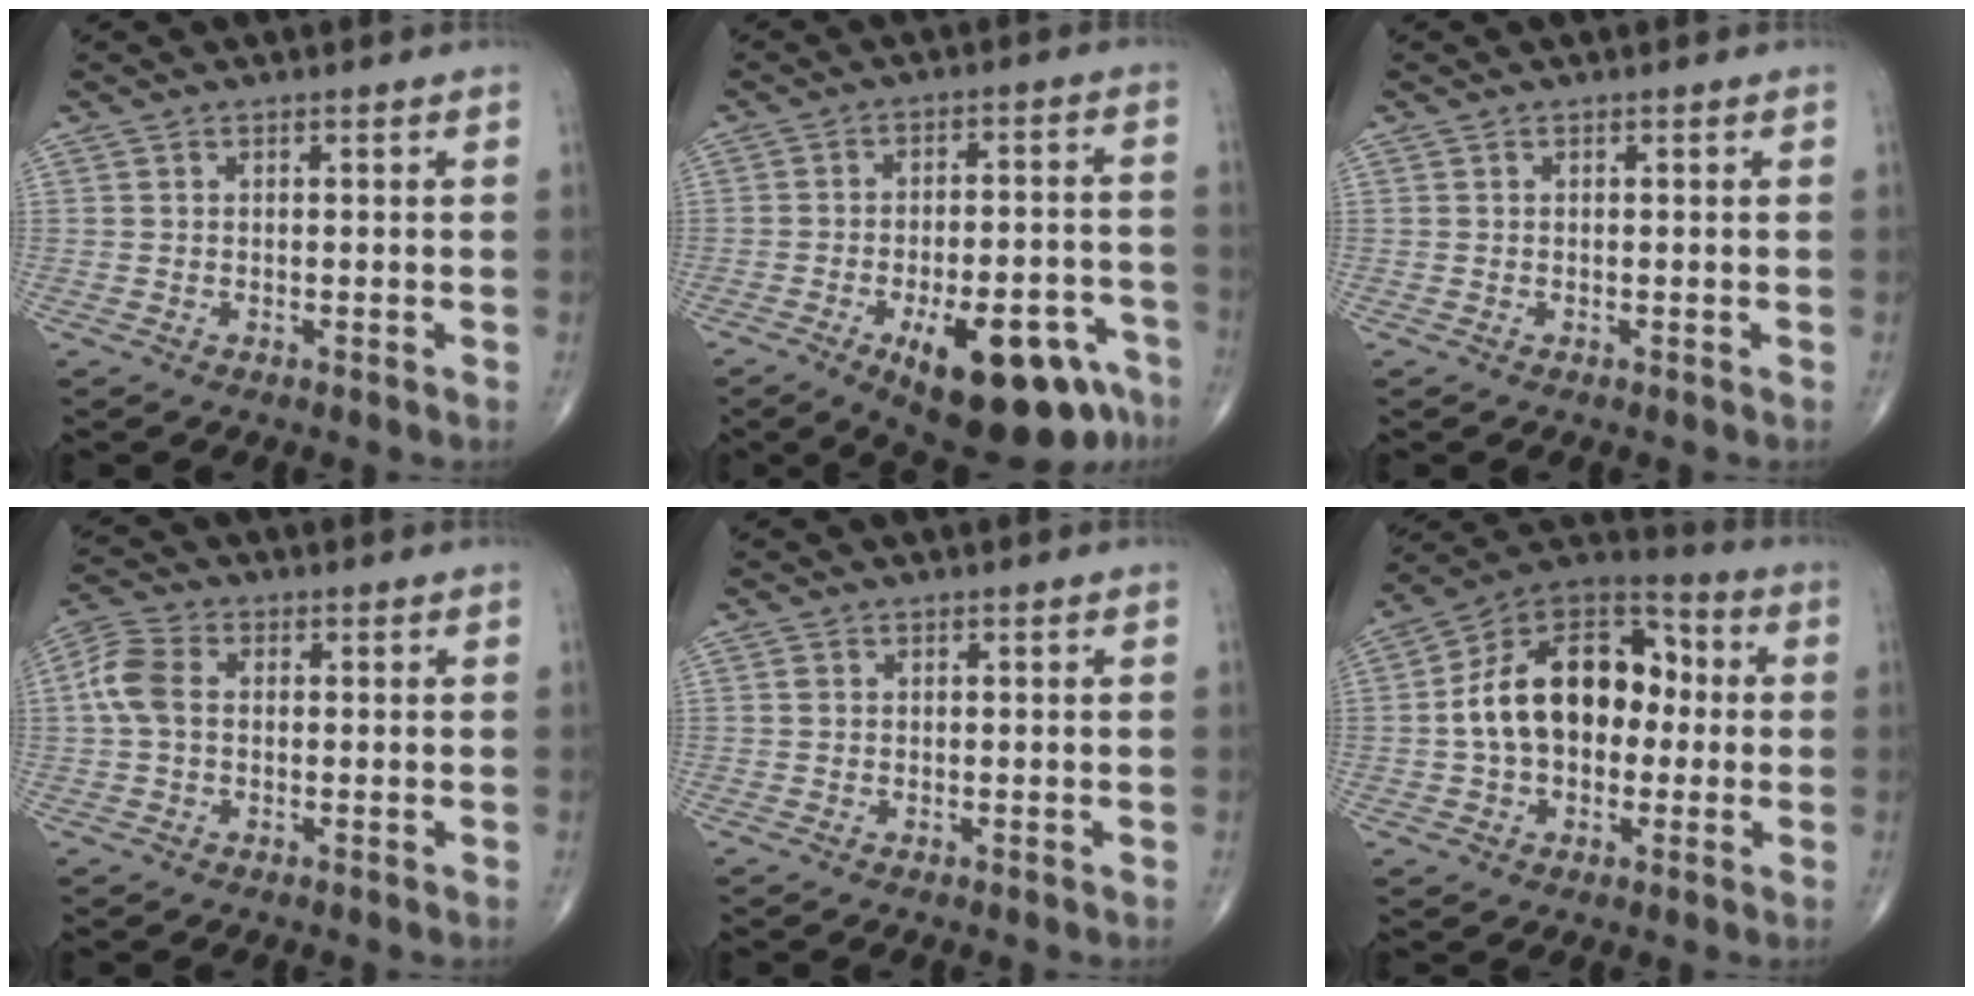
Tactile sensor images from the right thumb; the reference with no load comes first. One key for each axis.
{"total": 19.4, "fx": -10.4, "fy": 7.5, "fz": 14.6, "tx": -0.150, "ty": 0.053, "tz": -0.137}
{"total": 0.0}
{"total": 6.5, "fx": 0.4, "fy": 4.5, "fz": 4.7, "tx": -0.110, "ty": 0.020, "tz": 0.000}
{"total": 0.8, "fx": 0.2, "fy": 0.7, "fz": 0.3, "tx": -0.004, "ty": 0.001, "tz": 0.002}
{"total": 18.8, "fx": 0.3, "fy": 12.5, "fz": 14.1, "tx": -0.203, "ty": 0.042, "tz": -0.003}